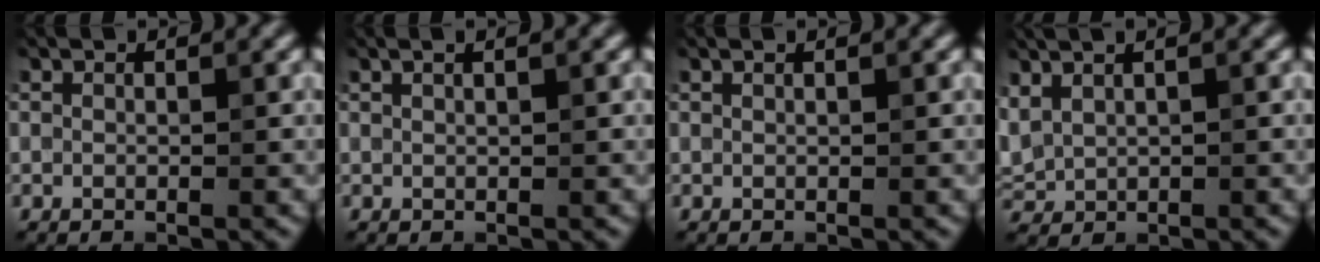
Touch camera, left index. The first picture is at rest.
{"total": 1.9, "force": [1.1, 0.6, 1.3], "torque": [-0.007, -0.003, 0.004]}
{"total": 0.6, "force": [0.4, 0.0, 0.4], "torque": [-0.006, 0.000, 0.004]}
{"total": 2.7, "force": [1.8, 1.3, 1.6], "torque": [-0.044, 0.010, 0.044]}